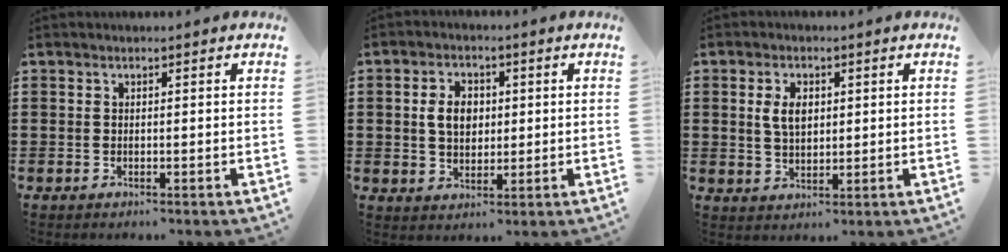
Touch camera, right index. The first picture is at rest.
{"total": 4.9, "force": [0.6, 3.4, 3.5], "torque": [-0.076, 0.008, 0.004]}
{"total": 4.2, "force": [0.9, 2.5, 3.2], "torque": [-0.061, 0.007, 0.014]}